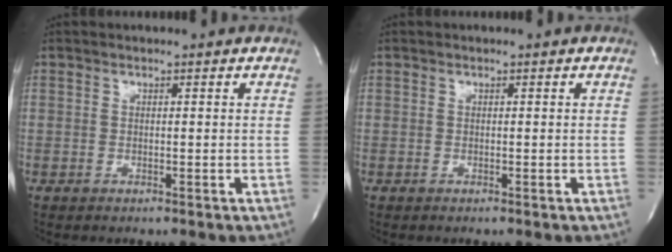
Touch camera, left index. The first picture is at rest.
{"total": 0.0}